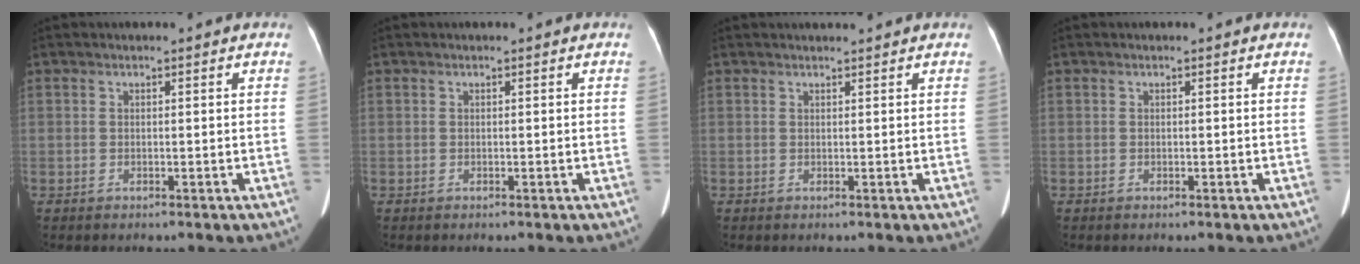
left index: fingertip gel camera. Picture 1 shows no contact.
{"total": 0.0}
{"total": 2.1, "force": [2.0, -0.1, 0.5], "torque": [-0.006, 0.017, 0.031]}
{"total": 0.0}